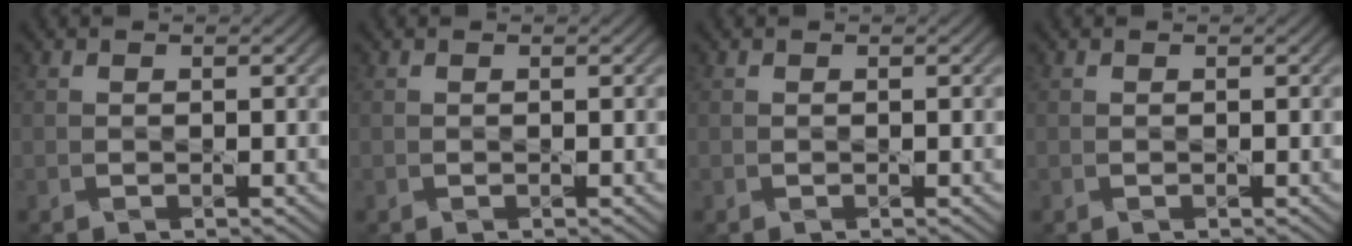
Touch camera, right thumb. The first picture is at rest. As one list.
[{"total": 0.0}, {"total": 0.0}, {"total": 0.0}]